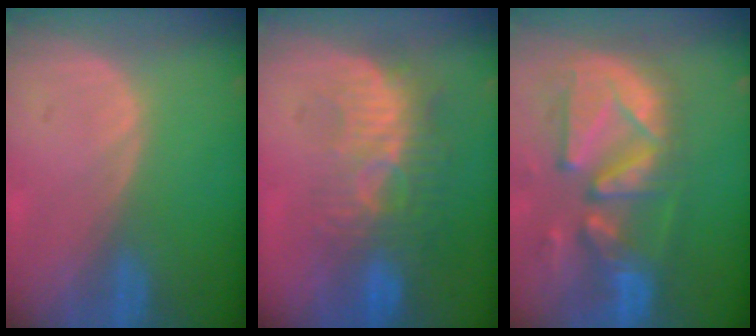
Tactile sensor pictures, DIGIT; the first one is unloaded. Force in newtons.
{"total": 9.4, "press": 8.7, "slide": 3.7}
{"total": 13.0, "press": 11.3, "slide": 6.5}